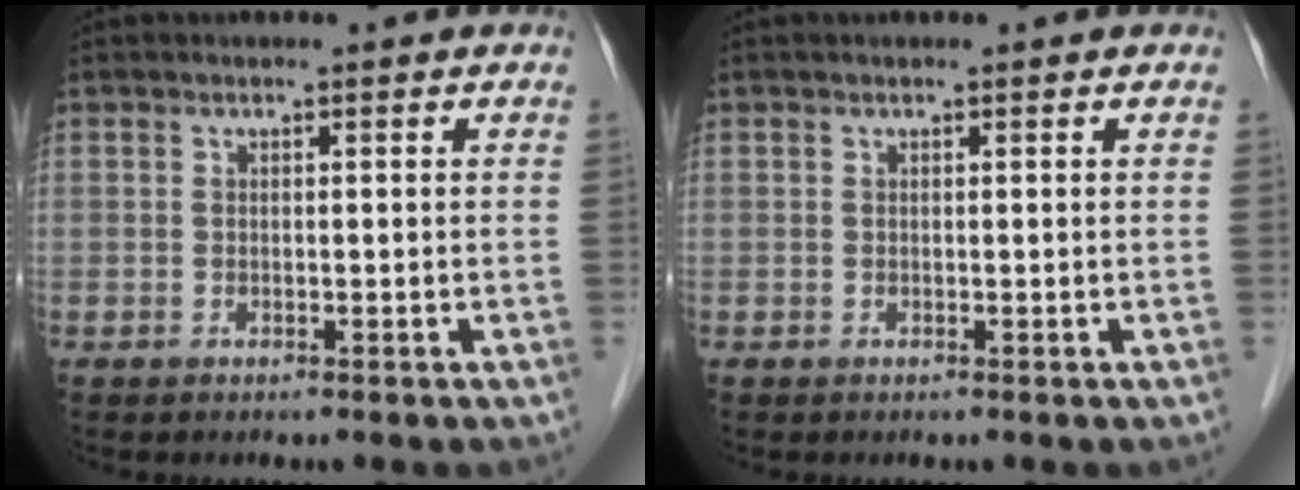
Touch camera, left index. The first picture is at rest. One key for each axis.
{"total": 0.0}